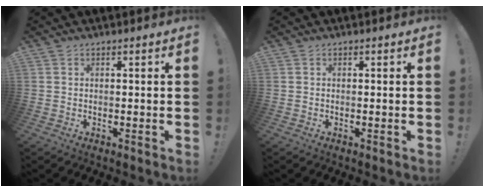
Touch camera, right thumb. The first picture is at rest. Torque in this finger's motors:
{"motor_torque": [-0.30, -0.22, 0.05, -0.10, -0.01]}